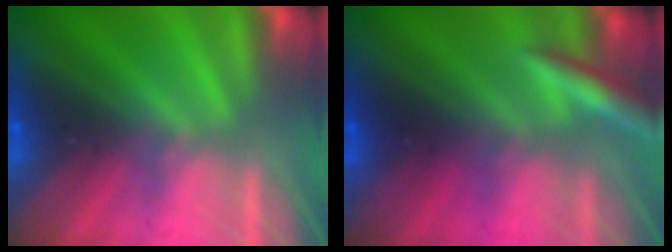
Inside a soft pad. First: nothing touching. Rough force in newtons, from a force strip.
{"total": 2.9}